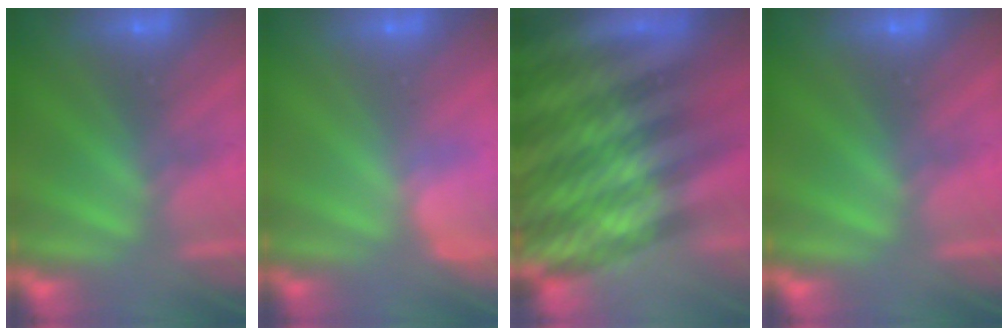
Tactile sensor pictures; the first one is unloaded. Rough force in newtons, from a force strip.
{"total": 2.9}
{"total": 6.4}
{"total": 0.0}